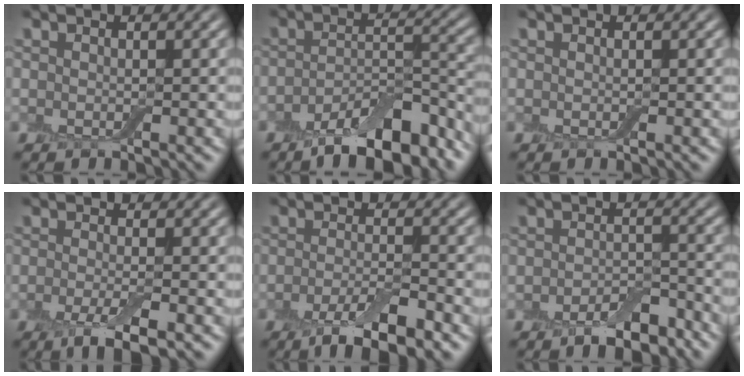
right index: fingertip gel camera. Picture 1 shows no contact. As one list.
[{"total": 8.5, "force": [-6.1, 2.9, 5.2], "torque": [-0.075, -0.003, -0.101]}, {"total": 0.0}, {"total": 3.8, "force": [-1.8, 0.9, 3.2], "torque": [-0.061, -0.008, -0.035]}, {"total": 5.3, "force": [-3.0, 1.3, 4.1], "torque": [-0.075, -0.005, -0.055]}, {"total": 3.9, "force": [-2.5, 1.6, 2.6], "torque": [-0.035, 0.003, -0.042]}]